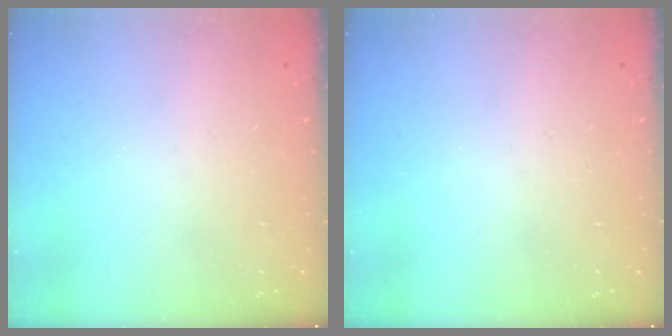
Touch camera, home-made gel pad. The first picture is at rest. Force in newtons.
{"total": 0.0}